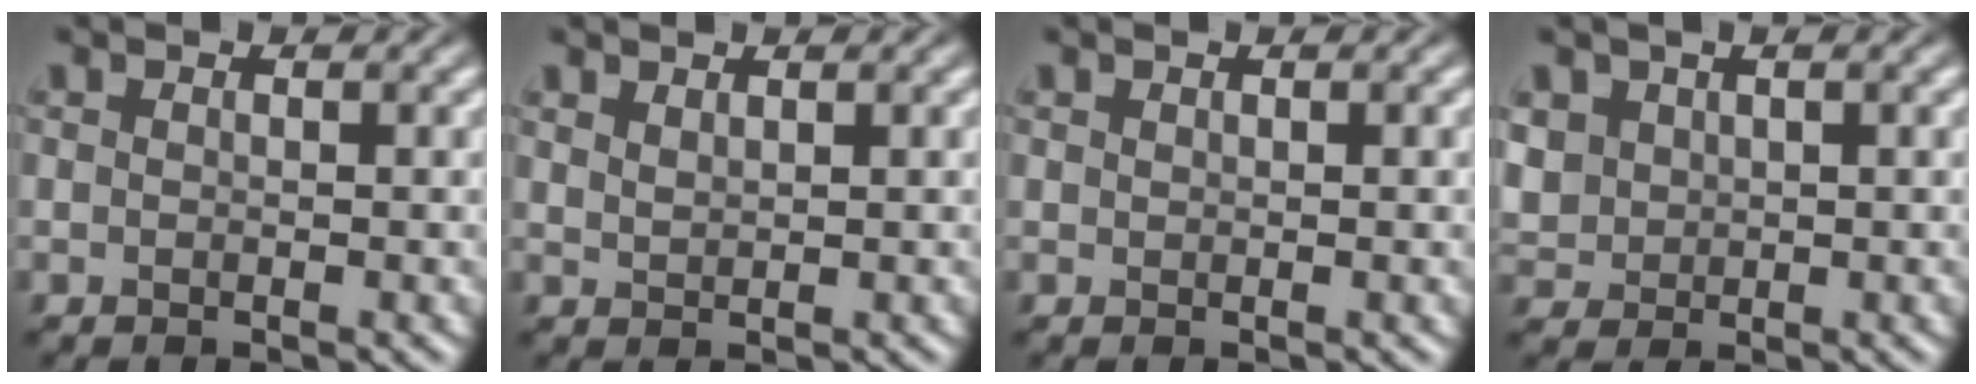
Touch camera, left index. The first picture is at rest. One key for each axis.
{"total": 0.6, "fx": 0.6, "fy": -0.1, "fz": 0.0, "tx": -0.006, "ty": 0.004, "tz": 0.023}
{"total": 0.7, "fx": 0.3, "fy": 0.2, "fz": 0.6, "tx": -0.005, "ty": 0.007, "tz": 0.011}
{"total": 2.0, "fx": 1.0, "fy": 1.6, "fz": 0.8, "tx": -0.035, "ty": 0.009, "tz": 0.034}